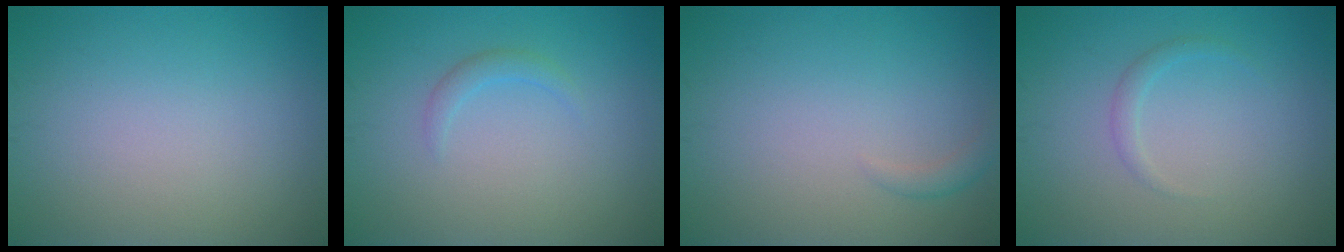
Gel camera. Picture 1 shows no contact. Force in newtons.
{"total": 1.2, "press": 1.2, "slide": 0.1}
{"total": 0.9, "press": 0.9, "slide": 0.1}
{"total": 1.0, "press": 1.0, "slide": 0.1}